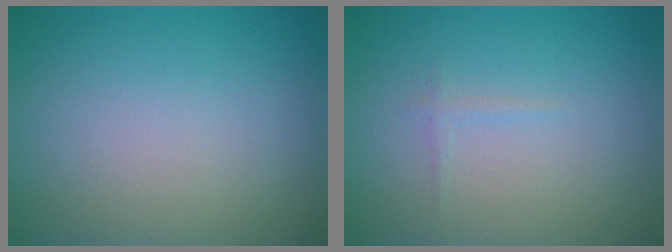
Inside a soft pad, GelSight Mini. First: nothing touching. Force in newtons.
{"total": 0.6, "press": 0.6, "slide": 0.0}